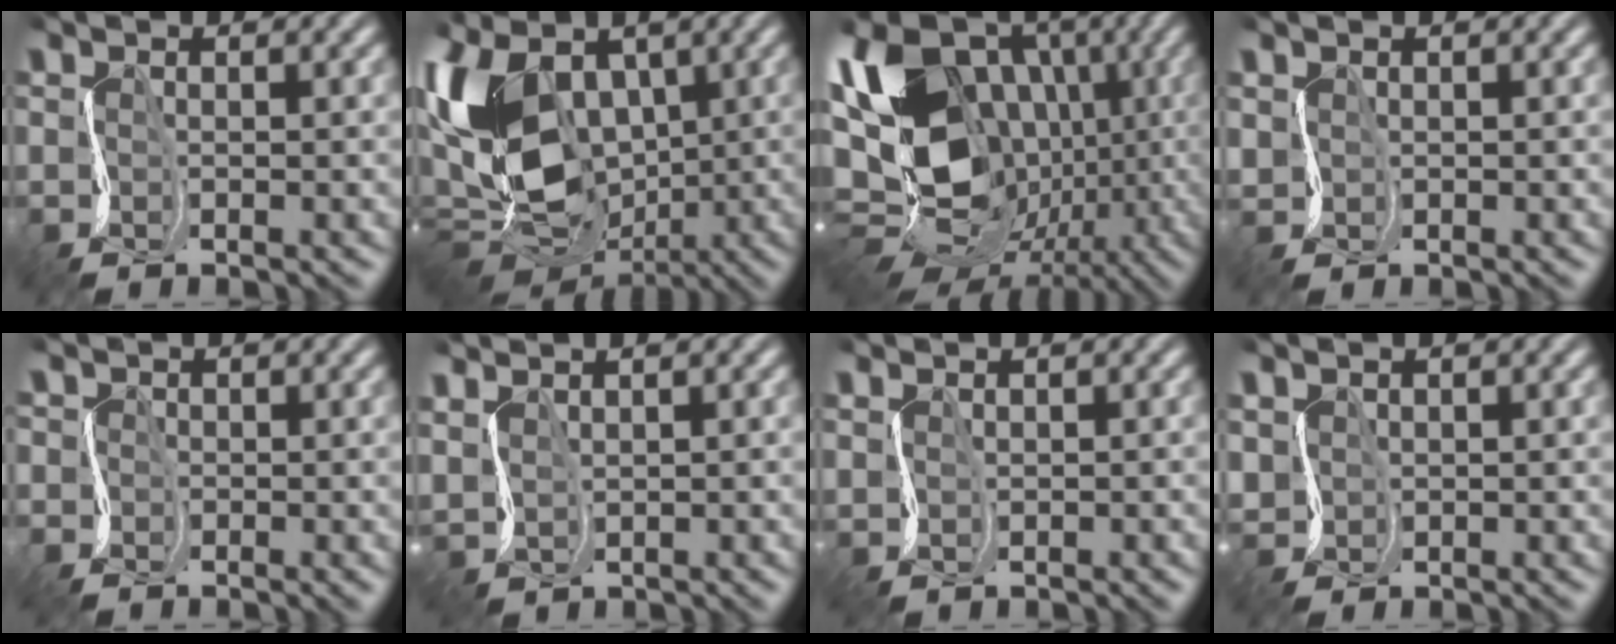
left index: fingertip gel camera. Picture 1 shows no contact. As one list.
[{"total": 14.1, "force": [1.2, 9.7, 10.2], "torque": [-0.225, -0.021, 0.026]}, {"total": 18.9, "force": [1.3, 14.8, 11.7], "torque": [-0.224, 0.010, 0.009]}, {"total": 1.0, "force": [0.6, 0.8, 0.1], "torque": [-0.002, 0.004, 0.018]}, {"total": 1.5, "force": [-1.0, 1.1, -0.4], "torque": [0.016, -0.001, -0.016]}, {"total": 3.0, "force": [2.4, 1.5, 0.9], "torque": [-0.033, 0.022, 0.046]}, {"total": 0.7, "force": [0.2, 0.5, -0.4], "torque": [0.011, 0.001, 0.012]}, {"total": 1.5, "force": [0.8, 1.3, 0.3], "torque": [-0.012, 0.002, 0.020]}]